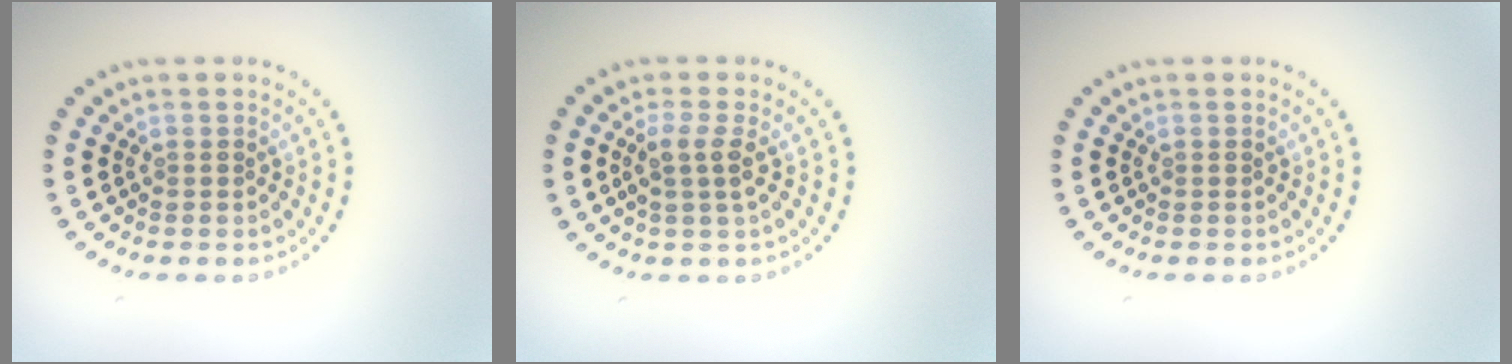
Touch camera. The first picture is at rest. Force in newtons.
{"total": 2.1, "press": 1.7, "slide": 1.1}
{"total": 0.0}